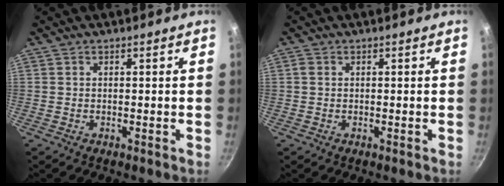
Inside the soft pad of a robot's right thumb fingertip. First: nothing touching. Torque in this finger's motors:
{"motor_torque": [0.10, -0.10, 0.58, 0.09, 0.10]}